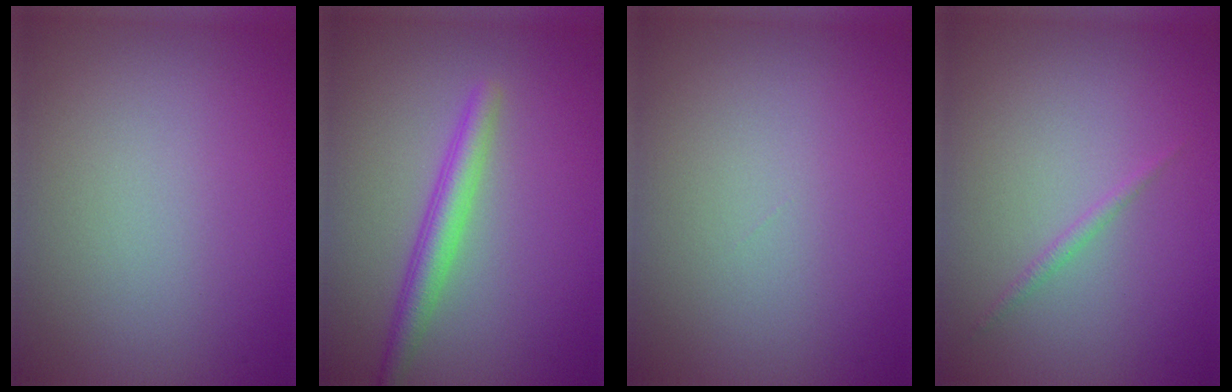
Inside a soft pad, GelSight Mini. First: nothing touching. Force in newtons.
{"total": 2.8, "press": 2.8, "slide": 0.1}
{"total": 0.0}
{"total": 0.7, "press": 0.7, "slide": 0.1}